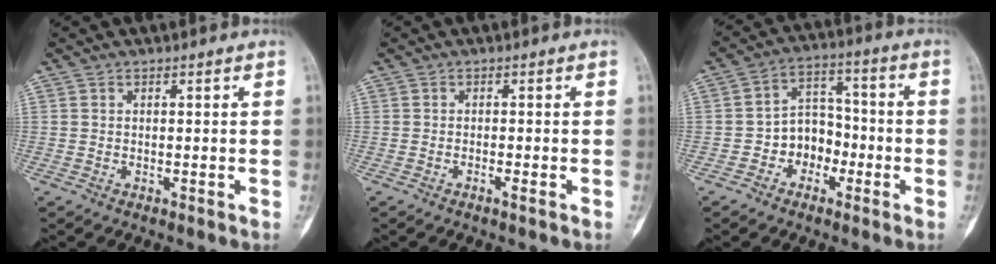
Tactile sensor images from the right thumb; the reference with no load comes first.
{"total": 1.1, "force": [-0.6, 0.0, 0.9], "torque": [-0.018, 0.002, -0.012]}
{"total": 8.3, "force": [-2.9, 6.6, 4.1], "torque": [-0.022, 0.044, -0.059]}